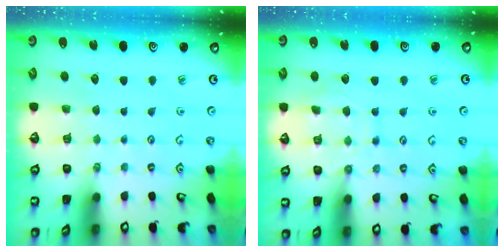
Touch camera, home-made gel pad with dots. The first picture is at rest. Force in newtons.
{"total": 10.3, "press": 10.3, "slide": 0.8}